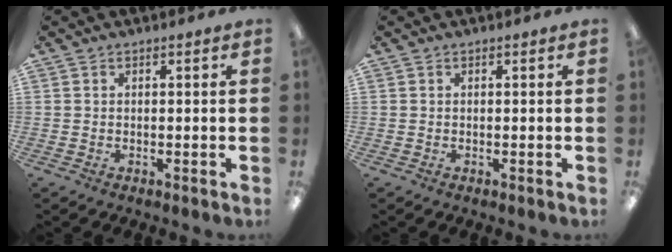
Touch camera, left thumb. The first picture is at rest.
{"total": 0.0}